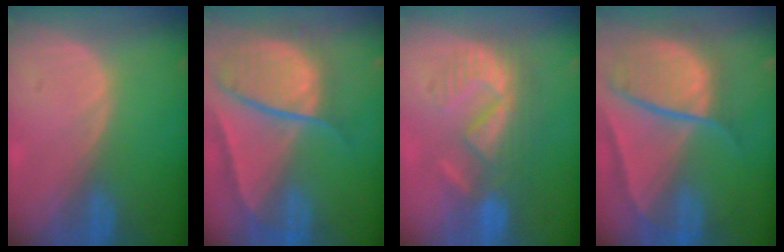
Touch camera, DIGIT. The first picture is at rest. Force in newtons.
{"total": 10.6, "press": 8.9, "slide": 5.7}
{"total": 8.9, "press": 8.1, "slide": 3.6}
{"total": 10.8, "press": 9.0, "slide": 5.8}